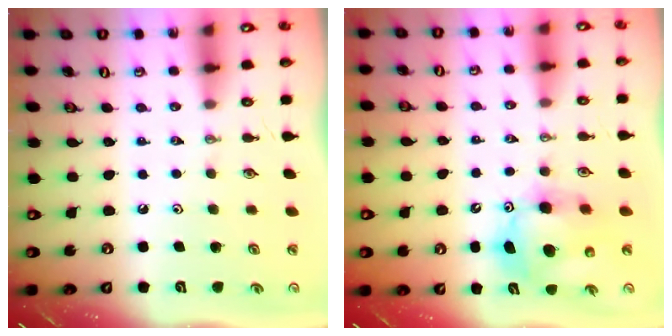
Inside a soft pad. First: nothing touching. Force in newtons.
{"total": 11.8, "press": 11.6, "slide": 2.3}